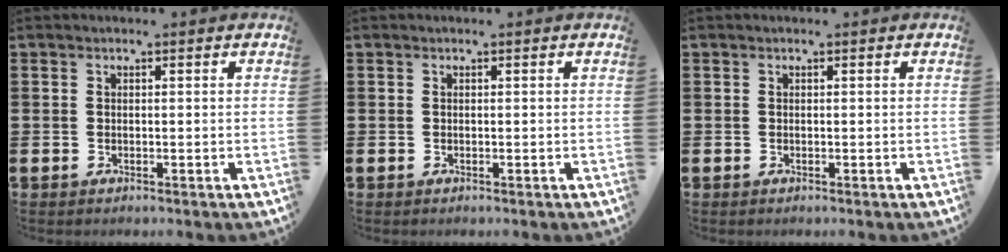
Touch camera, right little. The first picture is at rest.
{"total": 0.0}
{"total": 0.0}